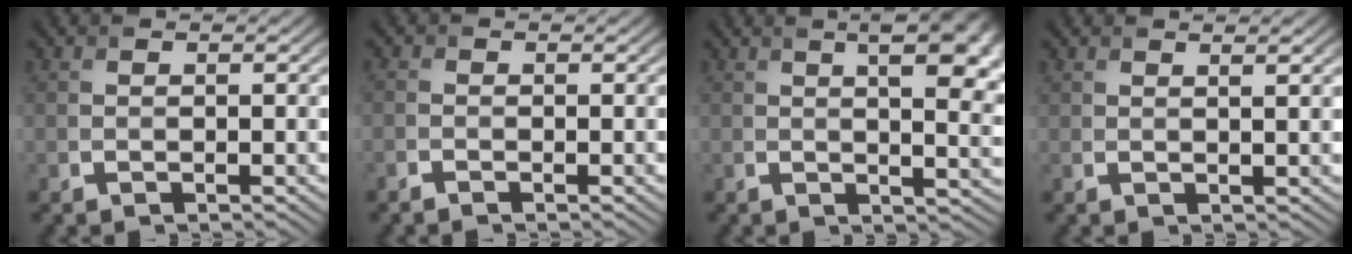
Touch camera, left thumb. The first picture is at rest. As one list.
[{"total": 1.1, "force": [-1.0, 0.5, 0.3], "torque": [-0.008, -0.001, -0.024]}, {"total": 11.2, "force": [3.7, 4.4, 9.6], "torque": [-0.118, 0.036, 0.040]}, {"total": 1.6, "force": [1.2, 0.2, 1.0], "torque": [-0.018, 0.002, 0.014]}]